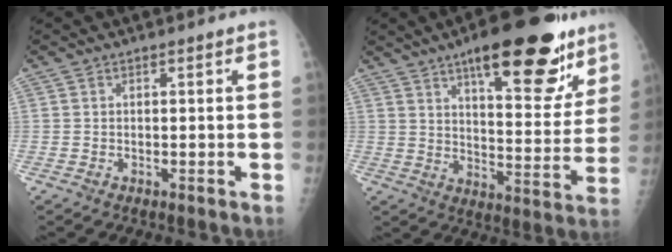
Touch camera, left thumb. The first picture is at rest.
{"total": 23.0, "force": [14.0, 7.9, 16.4], "torque": [-0.187, -0.051, 0.203]}